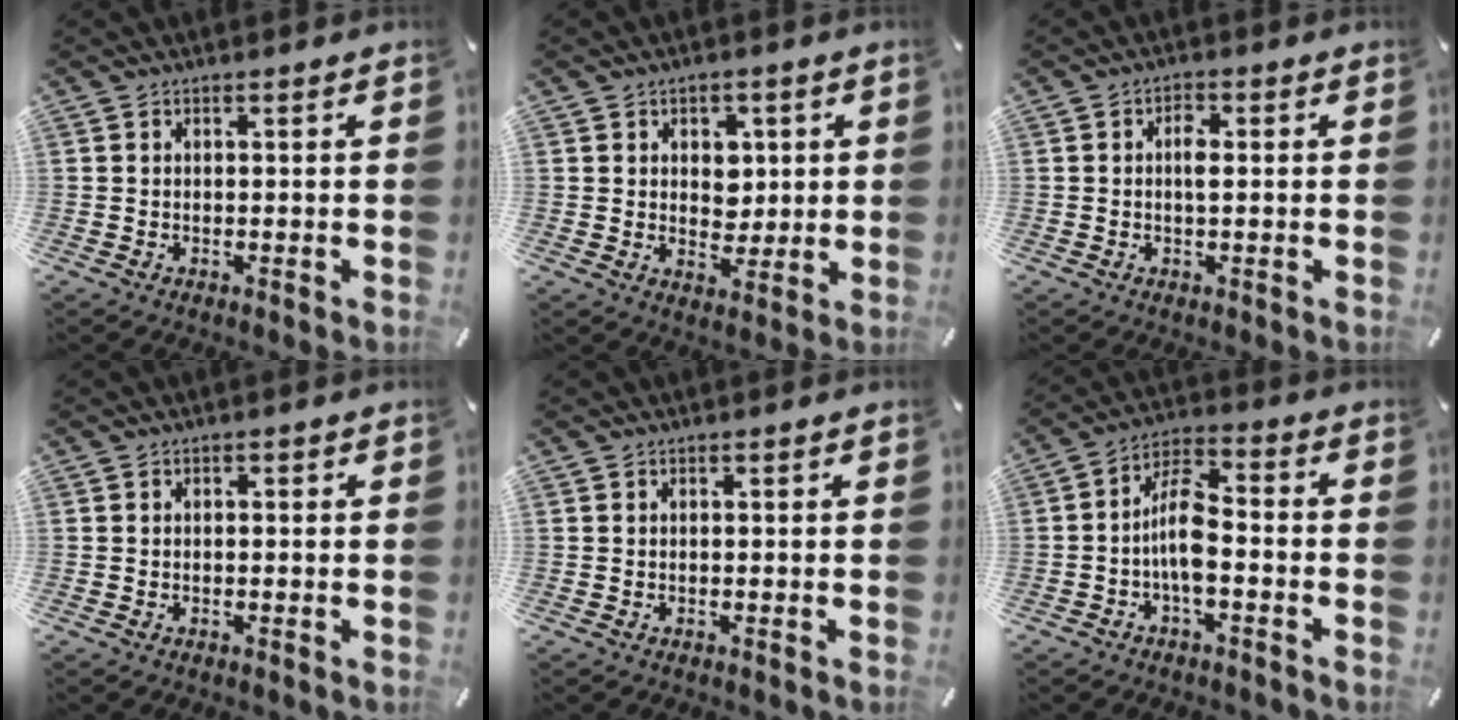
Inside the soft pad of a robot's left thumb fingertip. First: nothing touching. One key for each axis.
{"total": 5.3, "fx": 1.3, "fy": 4.8, "fz": 1.9, "tx": -0.019, "ty": -0.001, "tz": 0.017}
{"total": 3.0, "fx": 0.3, "fy": 1.3, "fz": 2.6, "tx": -0.046, "ty": 0.002, "tz": 0.001}
{"total": 0.7, "fx": -0.2, "fy": 0.4, "fz": 0.4, "tx": -0.009, "ty": -0.001, "tz": -0.005}
{"total": 0.0}
{"total": 9.6, "fx": -2.6, "fy": 4.4, "fz": 8.1, "tx": -0.159, "ty": 0.012, "tz": -0.046}